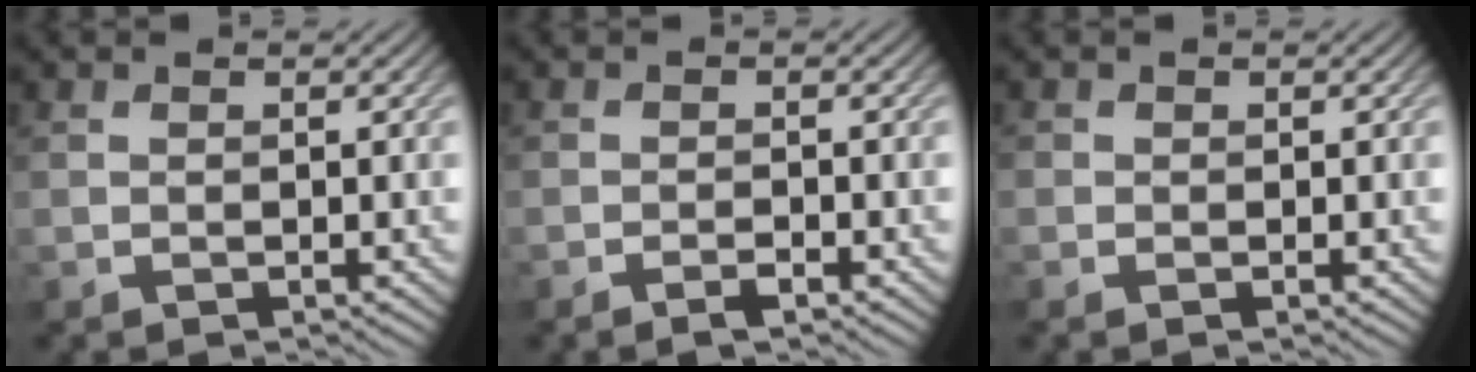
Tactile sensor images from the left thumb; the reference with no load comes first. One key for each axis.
{"total": 1.2, "fx": -0.9, "fy": 0.3, "fz": 0.7, "tx": -0.013, "ty": 0.000, "tz": -0.016}
{"total": 0.5, "fx": 0.0, "fy": 0.5, "fz": 0.0, "tx": 0.002, "ty": -0.003, "tz": -0.002}